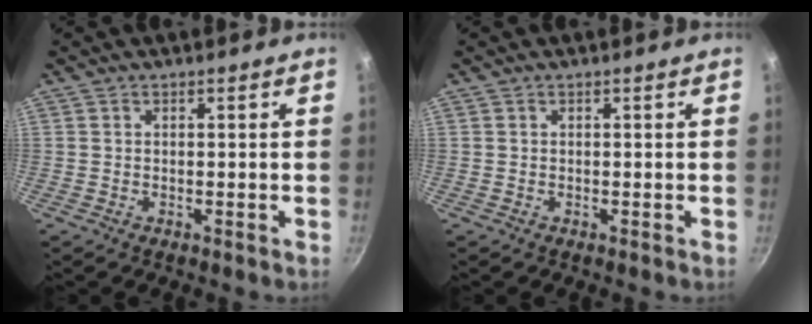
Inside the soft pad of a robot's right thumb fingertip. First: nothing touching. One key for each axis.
{"total": 0.0}